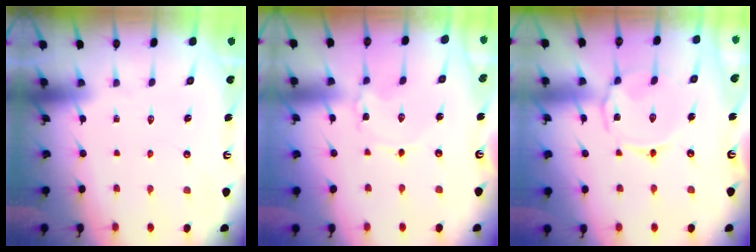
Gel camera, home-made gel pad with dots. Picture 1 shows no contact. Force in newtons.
{"total": 0.0}
{"total": 3.8, "press": 3.8, "slide": 0.5}